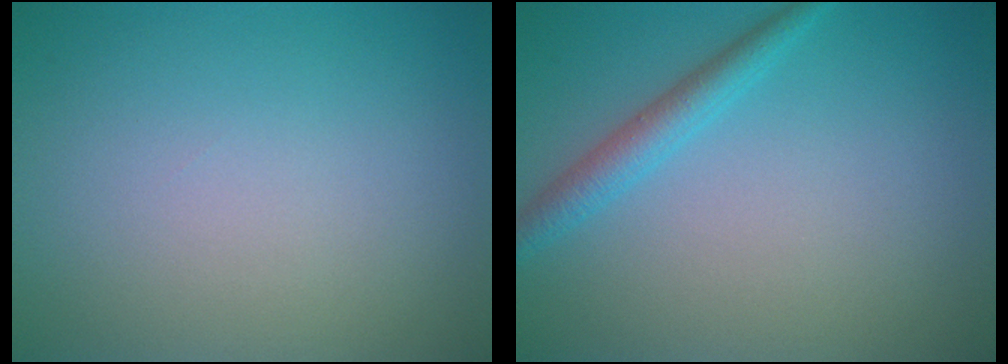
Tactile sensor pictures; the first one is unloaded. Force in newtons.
{"total": 2.2, "press": 2.2, "slide": 0.1}